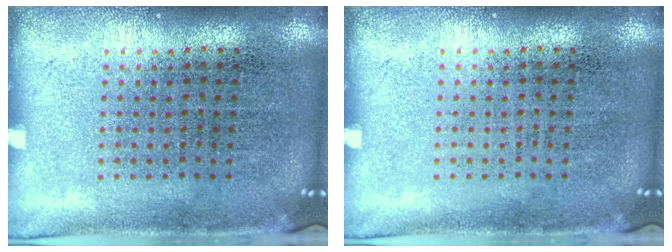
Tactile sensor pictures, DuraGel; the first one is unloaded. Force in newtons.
{"total": 0.0}